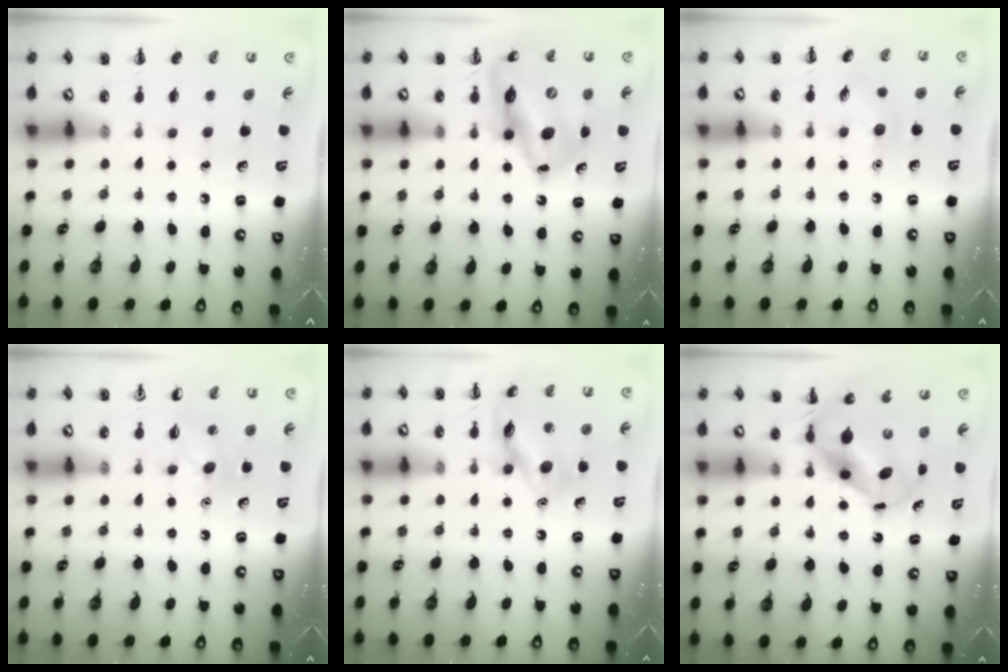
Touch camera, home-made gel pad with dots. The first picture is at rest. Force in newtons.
{"total": 16.3, "press": 15.8, "slide": 3.9}
{"total": 6.9, "press": 6.6, "slide": 1.9}
{"total": 6.4, "press": 6.1, "slide": 1.9}
{"total": 13.8, "press": 13.7, "slide": 0.7}
{"total": 6.5, "press": 6.3, "slide": 1.4}